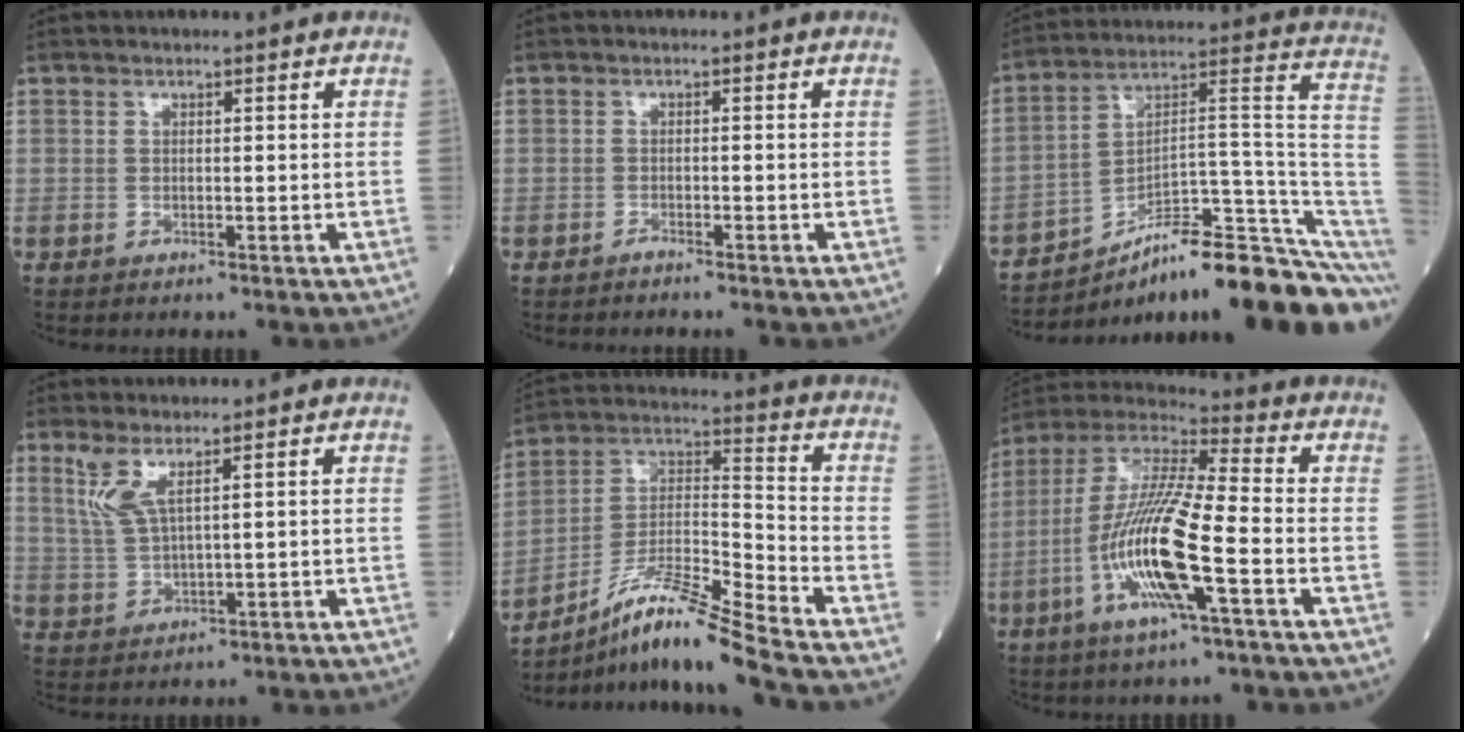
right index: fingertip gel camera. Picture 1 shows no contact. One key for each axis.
{"total": 1.1, "fx": -1.0, "fy": -0.2, "fz": 0.4, "tx": -0.009, "ty": 0.001, "tz": -0.016}
{"total": 22.3, "fx": -13.6, "fy": 3.3, "fz": 17.4, "tx": -0.161, "ty": 0.064, "tz": -0.203}
{"total": 4.5, "fx": 2.5, "fy": 0.6, "fz": 3.7, "tx": -0.092, "ty": 0.002, "tz": 0.061}
{"total": 13.6, "fx": -11.1, "fy": -1.6, "fz": 7.7, "tx": -0.146, "ty": 0.005, "tz": -0.202}
{"total": 16.0, "fx": -4.8, "fy": 1.3, "fz": 15.2, "tx": -0.316, "ty": -0.008, "tz": -0.098}